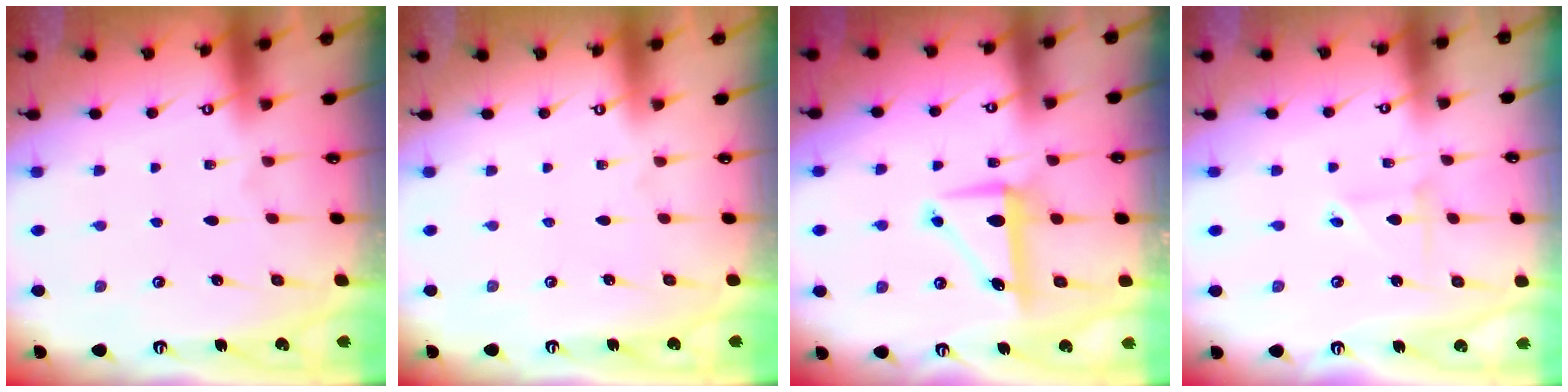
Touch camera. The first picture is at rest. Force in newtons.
{"total": 0.0}
{"total": 8.3, "press": 8.3, "slide": 0.4}
{"total": 2.4, "press": 2.4, "slide": 0.2}